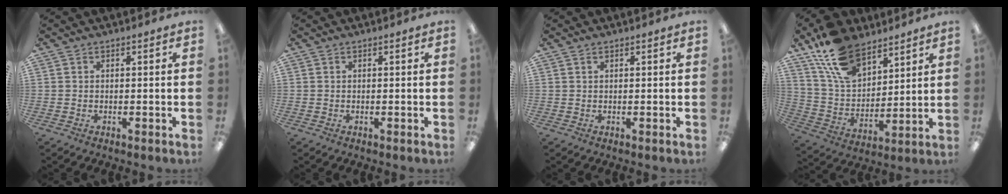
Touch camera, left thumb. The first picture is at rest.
{"total": 0.0}
{"total": 0.5, "force": [0.4, 0.3, 0.3], "torque": [-0.006, 0.003, 0.007]}
{"total": 16.8, "force": [11.2, 9.2, 8.5], "torque": [-0.166, -0.046, 0.211]}